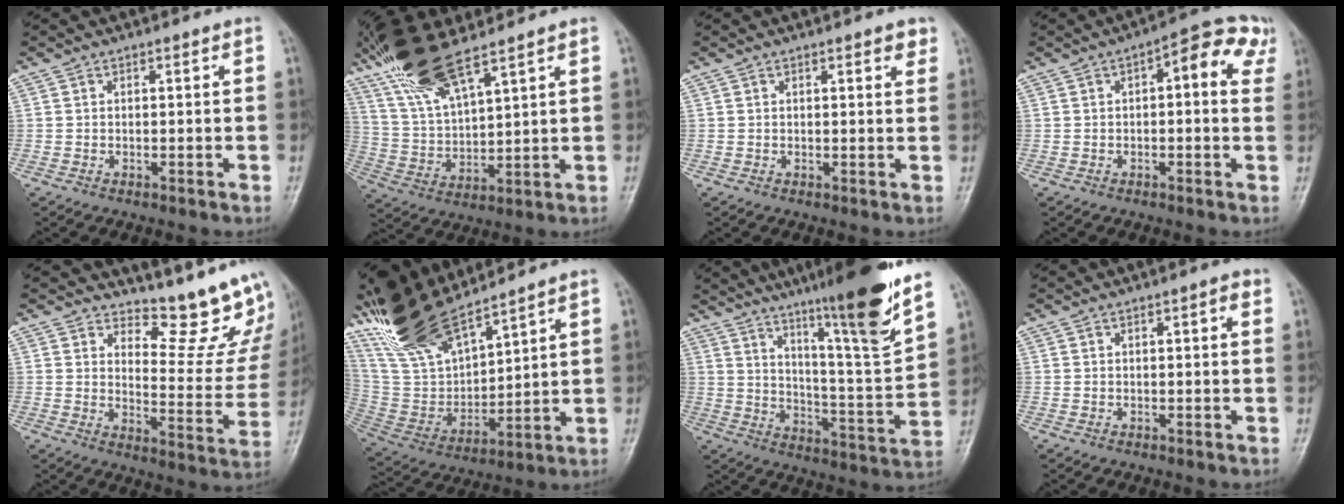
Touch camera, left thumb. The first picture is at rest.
{"total": 14.0, "force": [10.5, 3.2, 8.6], "torque": [-0.169, -0.036, 0.218]}
{"total": 2.3, "force": [1.4, 0.7, 1.6], "torque": [-0.012, -0.006, 0.016]}
{"total": 9.1, "force": [2.8, 3.7, 7.9], "torque": [-0.079, 0.028, 0.024]}
{"total": 14.5, "force": [12.8, 4.2, 5.3], "torque": [-0.026, -0.139, 0.158]}
{"total": 18.2, "force": [14.8, 5.5, 9.1], "torque": [-0.152, -0.068, 0.302]}
{"total": 20.0, "force": [13.6, 0.9, 14.6], "torque": [-0.200, -0.074, 0.217]}
{"total": 1.4, "force": [0.4, 0.4, 1.3], "torque": [-0.018, 0.002, 0.004]}